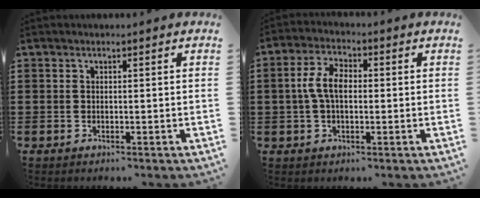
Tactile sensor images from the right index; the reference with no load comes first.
{"total": 5.7, "force": [0.0, 3.2, 4.8], "torque": [-0.115, 0.005, -0.009]}